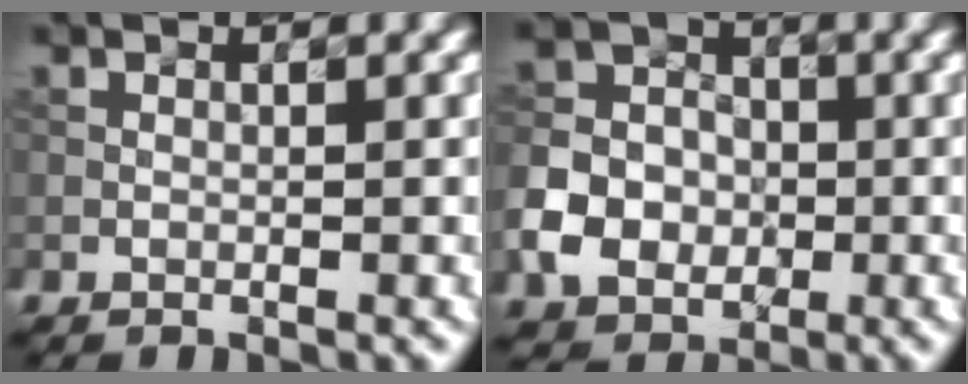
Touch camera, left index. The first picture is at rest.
{"total": 5.5, "force": [-1.5, 4.6, 2.4], "torque": [-0.046, 0.004, -0.038]}